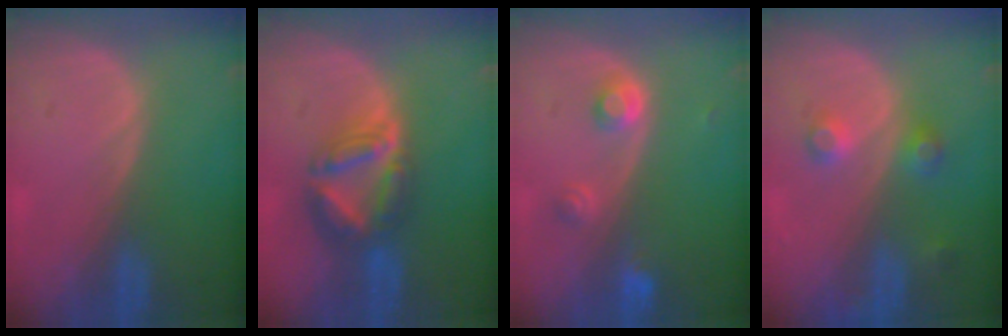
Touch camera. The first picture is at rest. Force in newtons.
{"total": 7.7, "press": 6.7, "slide": 3.7}
{"total": 3.1, "press": 3.1, "slide": 0.2}
{"total": 3.8, "press": 3.5, "slide": 1.4}